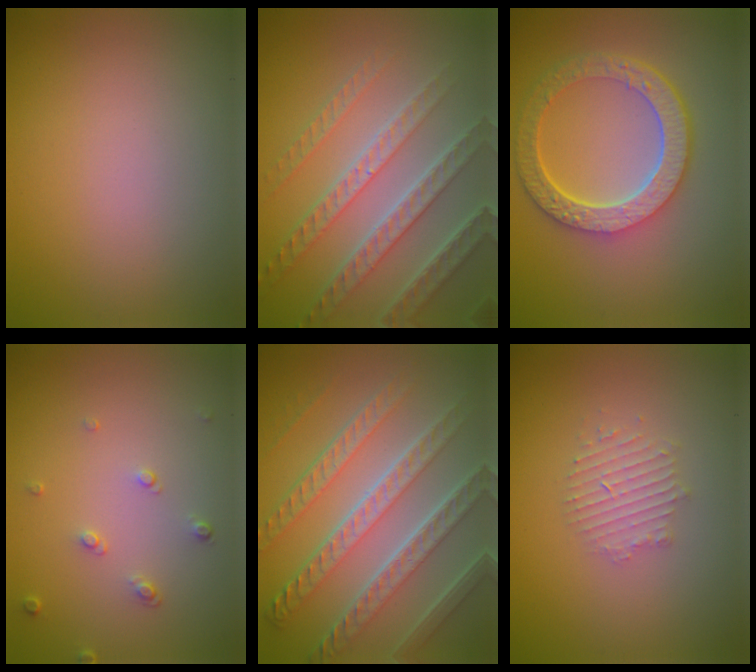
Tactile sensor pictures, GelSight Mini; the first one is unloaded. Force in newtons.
{"total": 6.2, "press": 5.0, "slide": 3.8}
{"total": 6.2, "press": 4.7, "slide": 4.1}
{"total": 1.1, "press": 0.8, "slide": 0.8}
{"total": 8.4, "press": 6.2, "slide": 5.8}
{"total": 2.1, "press": 2.1, "slide": 0.4}